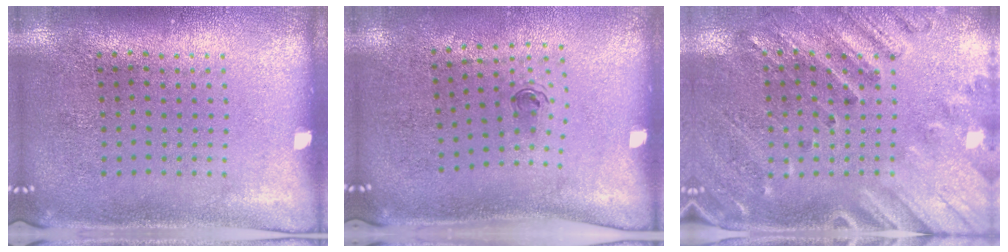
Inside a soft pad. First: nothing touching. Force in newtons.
{"total": 0.7, "press": 0.4, "slide": 0.6}
{"total": 2.4, "press": 2.0, "slide": 1.4}